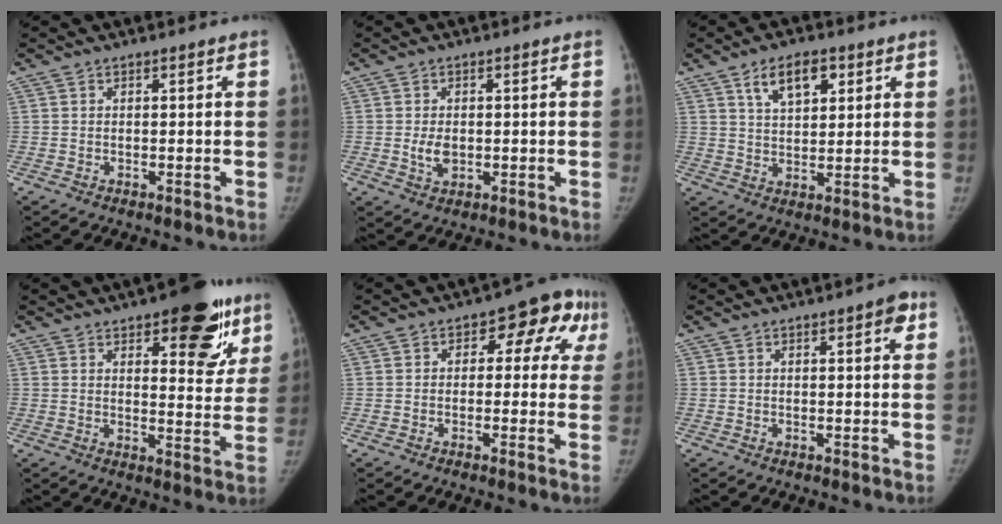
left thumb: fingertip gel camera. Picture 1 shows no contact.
{"total": 3.6, "force": [-0.4, 2.4, 2.6], "torque": [-0.040, -0.003, -0.001]}
{"total": 7.9, "force": [4.0, 4.2, 5.4], "torque": [-0.068, -0.015, 0.069]}
{"total": 15.7, "force": [8.5, 6.5, 11.5], "torque": [-0.090, -0.038, 0.109]}
{"total": 9.9, "force": [2.6, 6.1, 7.4], "torque": [-0.031, 0.025, 0.021]}
{"total": 3.2, "force": [1.4, 1.0, 2.7], "torque": [-0.026, 0.000, 0.013]}